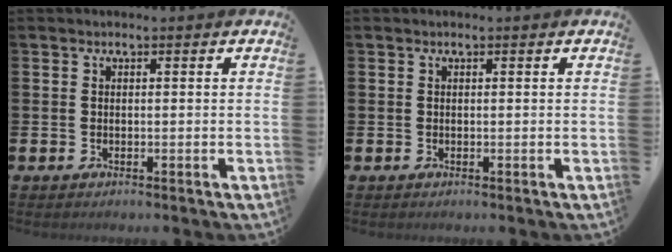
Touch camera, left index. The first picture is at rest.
{"total": 0.0}